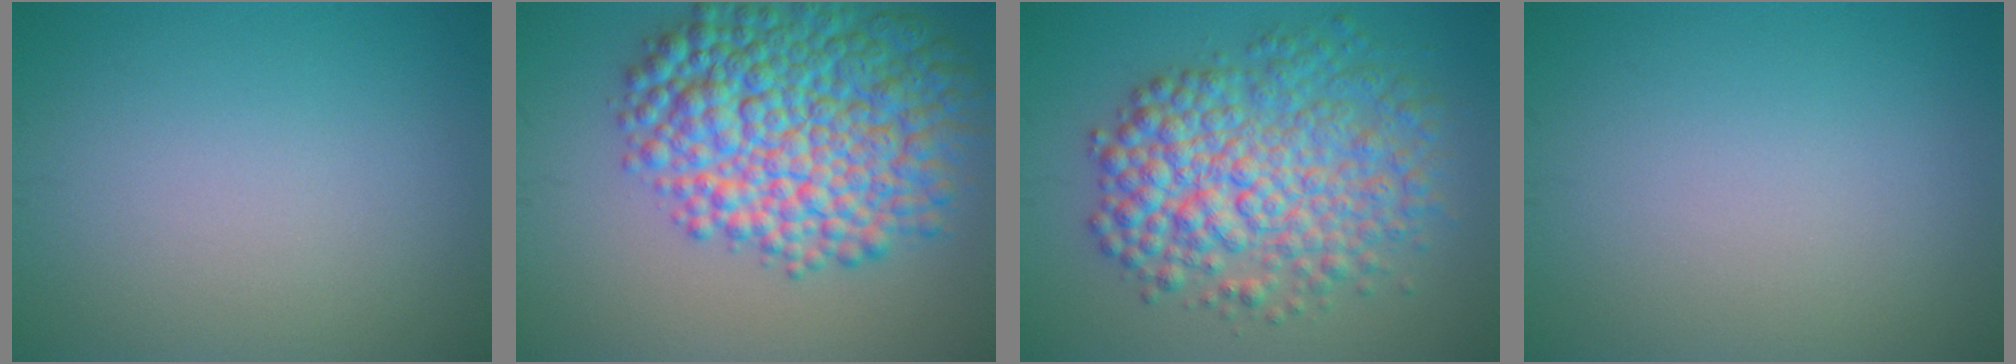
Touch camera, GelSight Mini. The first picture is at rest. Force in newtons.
{"total": 11.7, "press": 11.7, "slide": 0.2}
{"total": 8.5, "press": 8.5, "slide": 0.1}
{"total": 0.0}